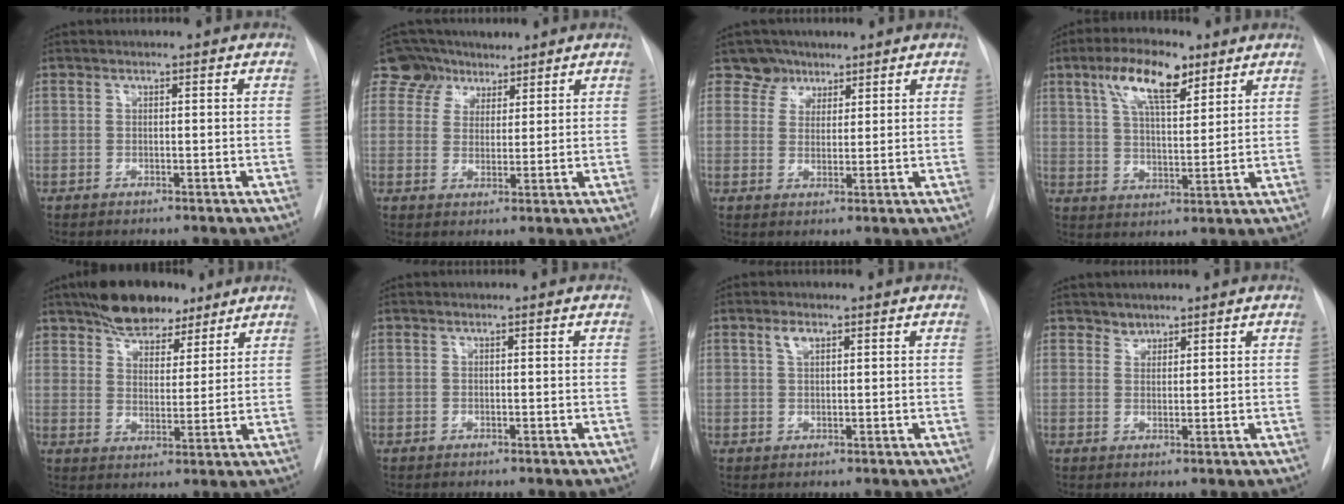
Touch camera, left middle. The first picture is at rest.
{"total": 5.6, "force": [4.2, 3.8, -0.5], "torque": [0.014, 0.008, 0.072]}
{"total": 4.0, "force": [2.8, 2.7, -0.4], "torque": [0.015, 0.002, 0.044]}
{"total": 10.3, "force": [5.9, 3.3, 7.7], "torque": [-0.149, 0.014, 0.109]}
{"total": 10.9, "force": [8.3, 5.0, 5.0], "torque": [-0.078, 0.012, 0.141]}
{"total": 0.0}
{"total": 1.9, "force": [1.1, 0.8, 1.3], "torque": [-0.028, 0.003, 0.021]}
{"total": 1.7, "force": [1.5, 0.8, -0.2], "torque": [0.010, -0.002, 0.021]}